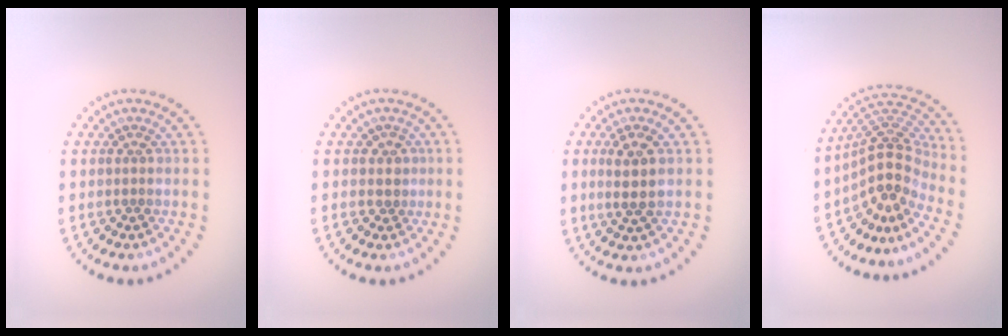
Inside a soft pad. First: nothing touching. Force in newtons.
{"total": 0.9, "press": 0.7, "slide": 0.6}
{"total": 2.4, "press": 2.2, "slide": 0.9}
{"total": 4.6, "press": 3.1, "slide": 3.3}